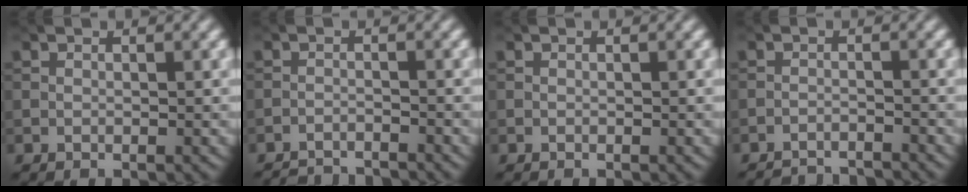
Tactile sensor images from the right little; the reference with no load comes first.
{"total": 5.0, "force": [-4.8, 0.6, 0.9], "torque": [-0.018, -0.010, -0.077]}
{"total": 0.0}
{"total": 5.7, "force": [-5.6, 0.8, 0.9], "torque": [-0.013, -0.007, -0.083]}